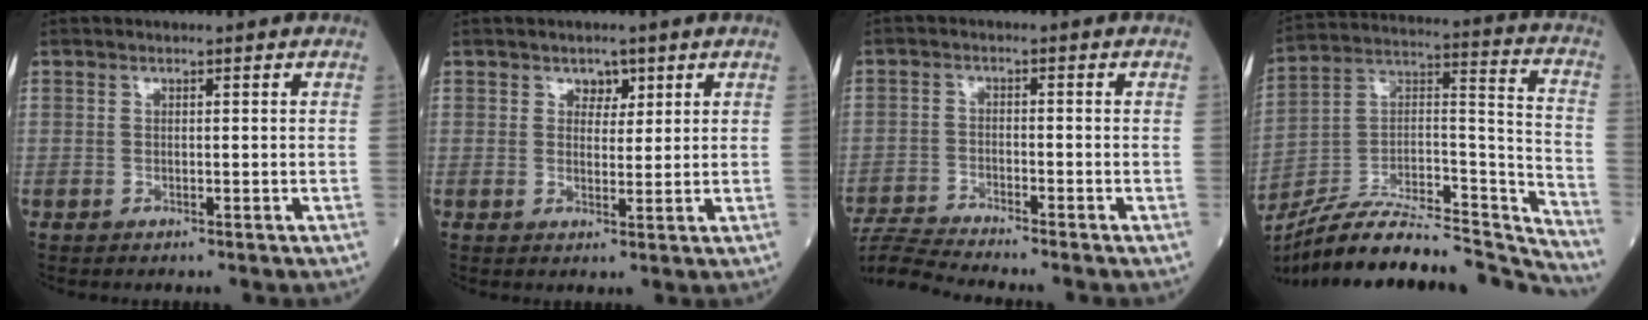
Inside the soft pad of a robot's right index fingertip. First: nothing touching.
{"total": 2.4, "force": [1.4, 1.6, 1.1], "torque": [-0.008, -0.001, 0.021]}
{"total": 7.5, "force": [-7.1, -1.9, 1.3], "torque": [-0.027, -0.012, -0.134]}
{"total": 27.8, "force": [-25.8, 3.8, 9.6], "torque": [-0.131, 0.023, -0.402]}